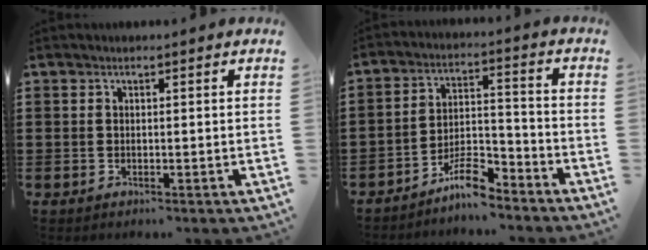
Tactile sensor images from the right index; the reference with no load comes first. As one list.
[{"total": 7.5, "force": [-6.3, 2.1, 3.5], "torque": [-0.061, 0.020, -0.118]}]